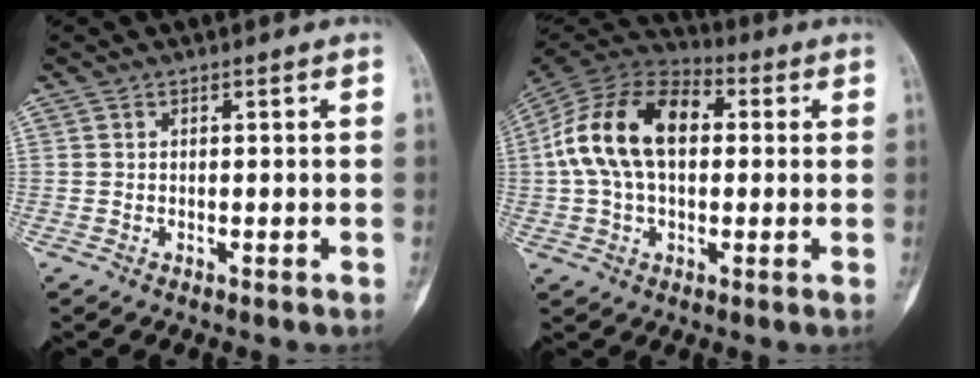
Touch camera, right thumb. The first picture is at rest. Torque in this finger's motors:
{"motor_torque": [0.35, 2.26, 1.00, -0.68, 0.55]}